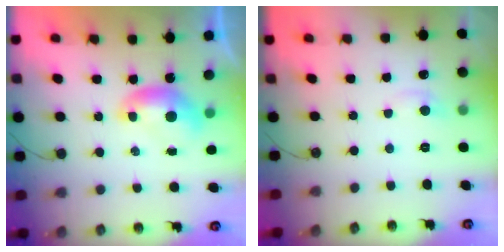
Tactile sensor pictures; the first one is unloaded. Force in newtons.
{"total": 0.6, "press": 0.3, "slide": 0.5}